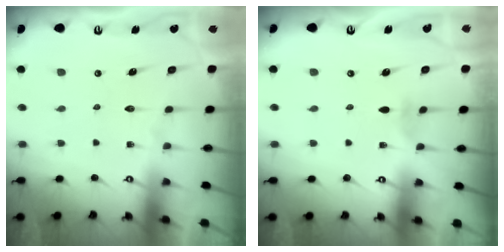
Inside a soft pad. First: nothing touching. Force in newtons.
{"total": 1.8, "press": 1.8, "slide": 0.3}